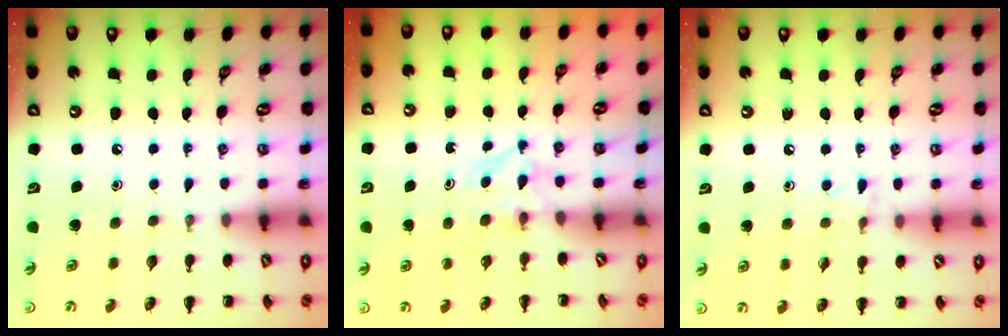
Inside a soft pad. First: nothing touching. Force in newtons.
{"total": 3.3, "press": 3.1, "slide": 1.2}
{"total": 6.1, "press": 5.8, "slide": 1.9}